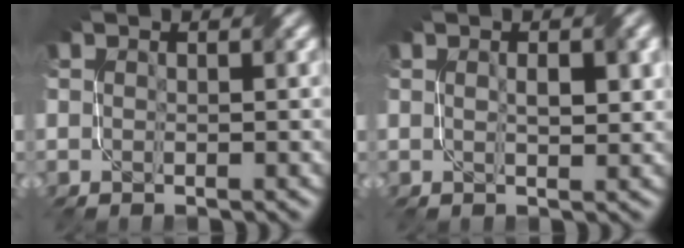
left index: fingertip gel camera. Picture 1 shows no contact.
{"total": 2.2, "force": [0.6, 0.7, 2.0], "torque": [-0.035, 0.002, 0.012]}